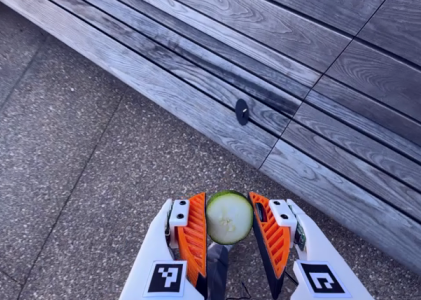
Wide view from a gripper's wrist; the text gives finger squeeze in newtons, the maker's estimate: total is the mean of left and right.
{"total": 11.0, "left": 11.5, "right": 10.5}